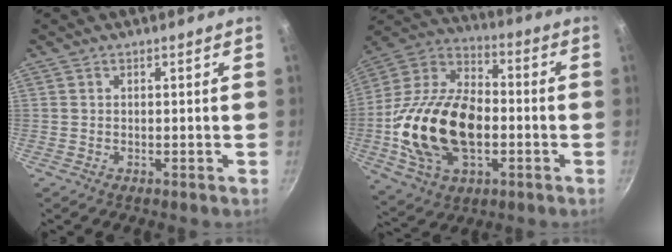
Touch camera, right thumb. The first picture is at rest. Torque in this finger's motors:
{"motor_torque": [2.29, 2.47, 1.42, -1.35, 0.36]}